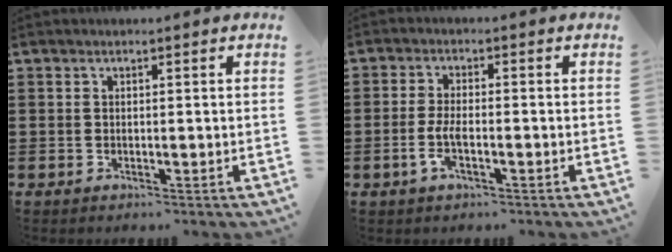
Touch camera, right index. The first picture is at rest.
{"total": 3.7, "force": [-1.4, 1.1, 3.2], "torque": [-0.076, -0.004, -0.031]}